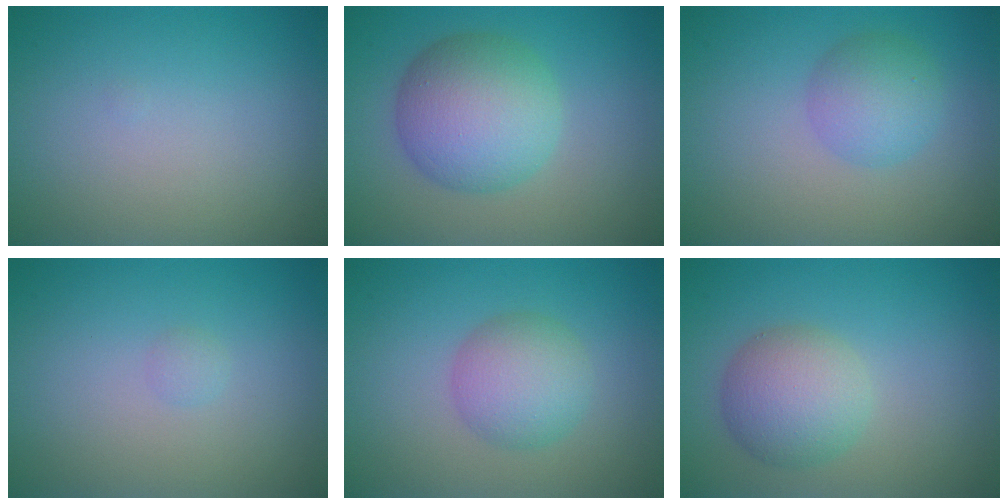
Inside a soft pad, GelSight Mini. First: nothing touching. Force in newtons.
{"total": 7.1, "press": 7.1, "slide": 0.1}
{"total": 3.4, "press": 3.4, "slide": 0.2}
{"total": 0.6, "press": 0.6, "slide": 0.0}
{"total": 3.9, "press": 3.9, "slide": 0.2}
{"total": 4.7, "press": 4.7, "slide": 0.1}